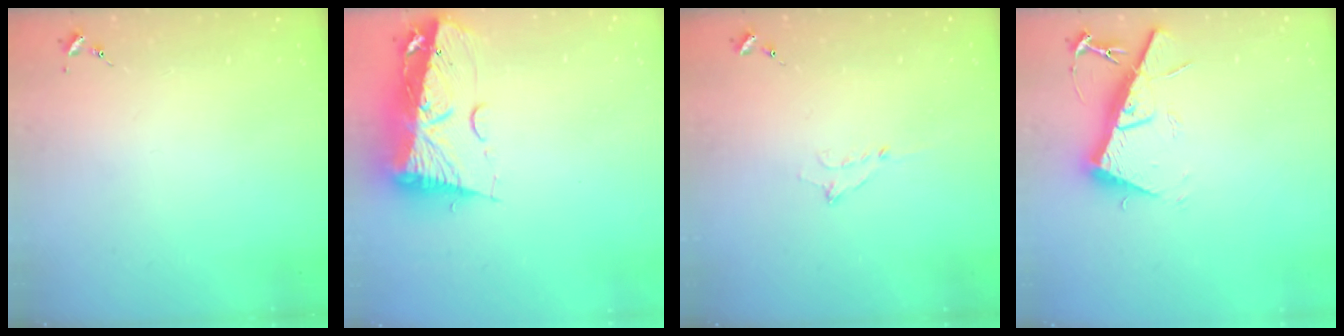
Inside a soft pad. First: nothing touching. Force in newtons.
{"total": 14.8, "press": 14.7, "slide": 1.8}
{"total": 5.2, "press": 5.2, "slide": 0.3}
{"total": 14.3, "press": 14.3, "slide": 0.4}